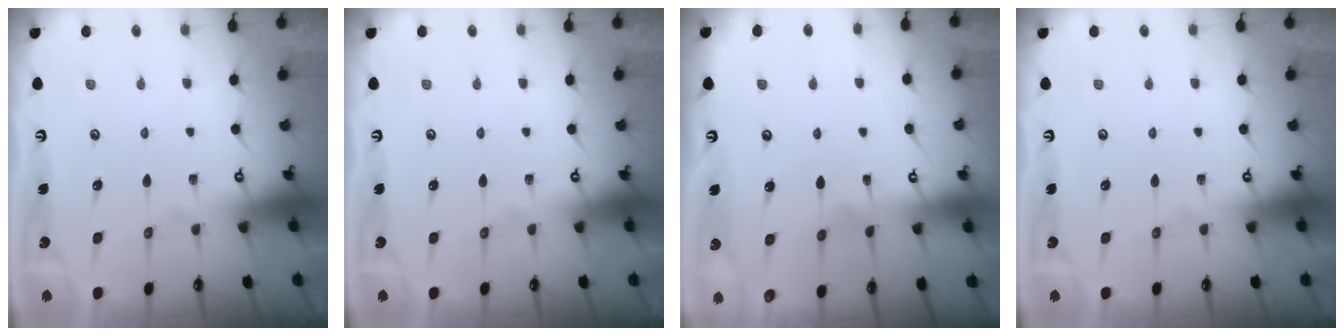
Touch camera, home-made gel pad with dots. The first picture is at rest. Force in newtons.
{"total": 0.0}
{"total": 2.8, "press": 2.8, "slide": 0.3}
{"total": 0.0}